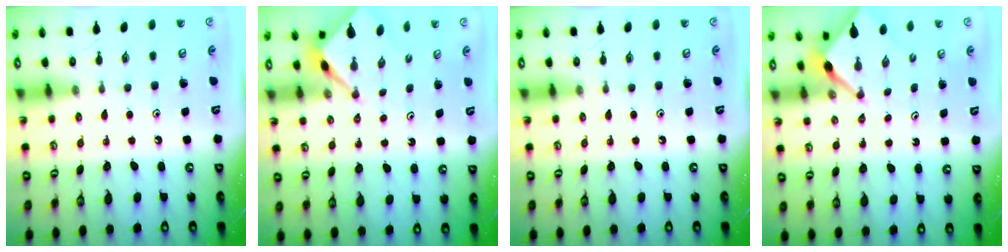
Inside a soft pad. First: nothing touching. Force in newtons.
{"total": 2.6, "press": 2.5, "slide": 0.2}
{"total": 0.0}
{"total": 2.5, "press": 2.5, "slide": 0.3}